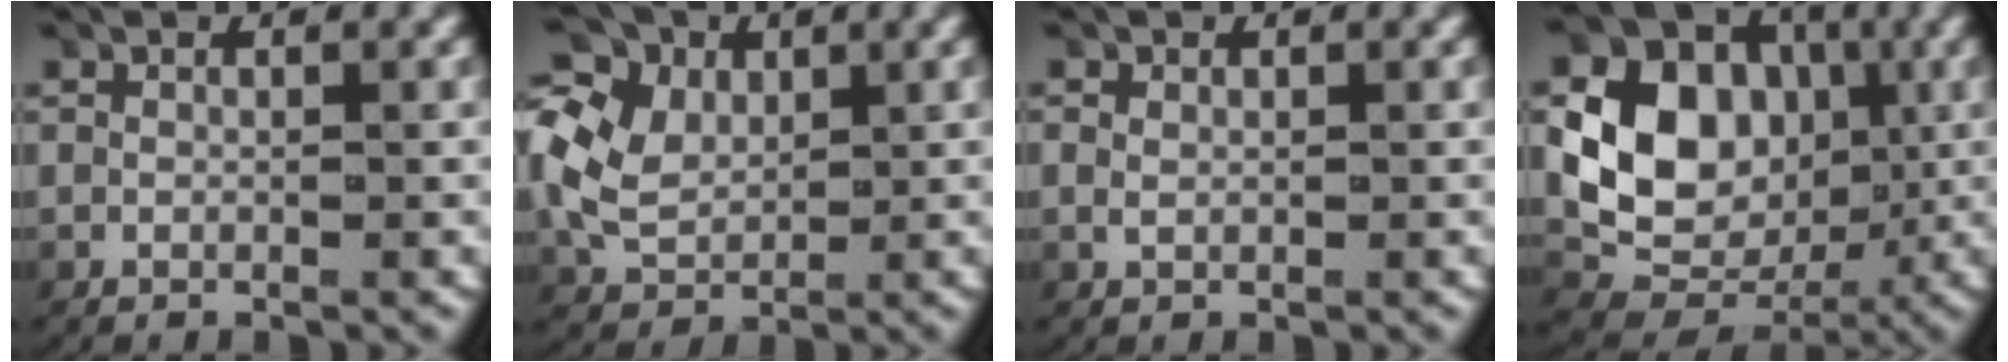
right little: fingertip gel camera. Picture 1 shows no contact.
{"total": 9.3, "force": [2.4, 7.7, 4.6], "torque": [-0.111, 0.000, 0.036]}
{"total": 0.7, "force": [0.3, 0.6, 0.4], "torque": [-0.014, -0.004, 0.010]}
{"total": 12.7, "force": [0.4, 10.2, 7.6], "torque": [-0.151, -0.032, 0.023]}